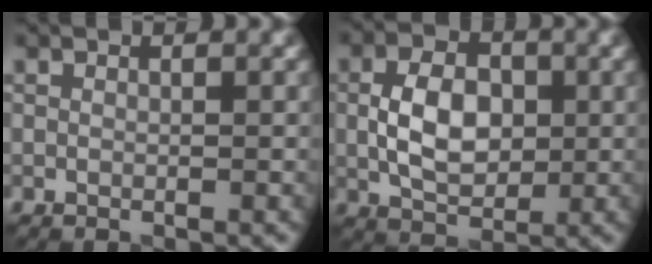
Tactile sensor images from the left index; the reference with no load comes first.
{"total": 5.3, "force": [0.2, 3.5, 4.0], "torque": [-0.078, 0.001, 0.002]}